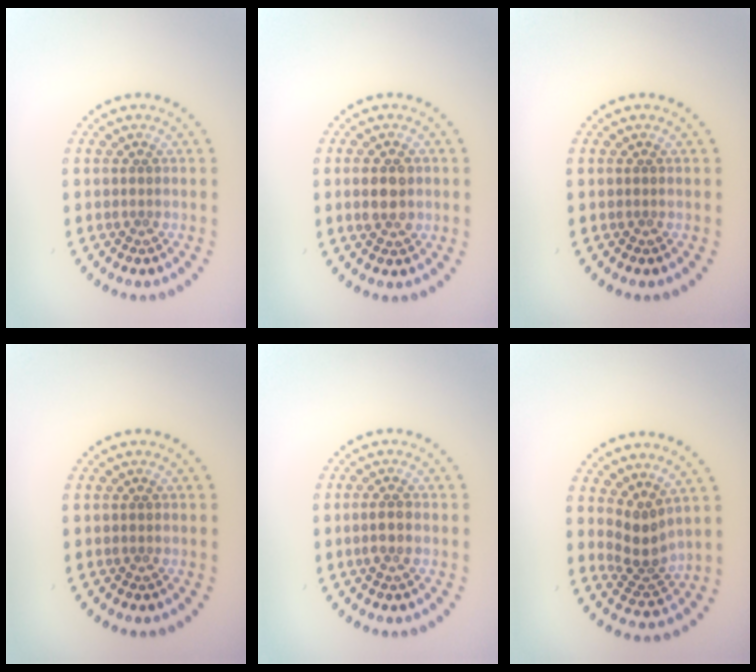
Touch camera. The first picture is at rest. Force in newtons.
{"total": 2.7, "press": 2.7, "slide": 0.1}
{"total": 0.0}
{"total": 0.0}
{"total": 1.5, "press": 1.4, "slide": 0.4}
{"total": 2.8, "press": 2.3, "slide": 1.6}